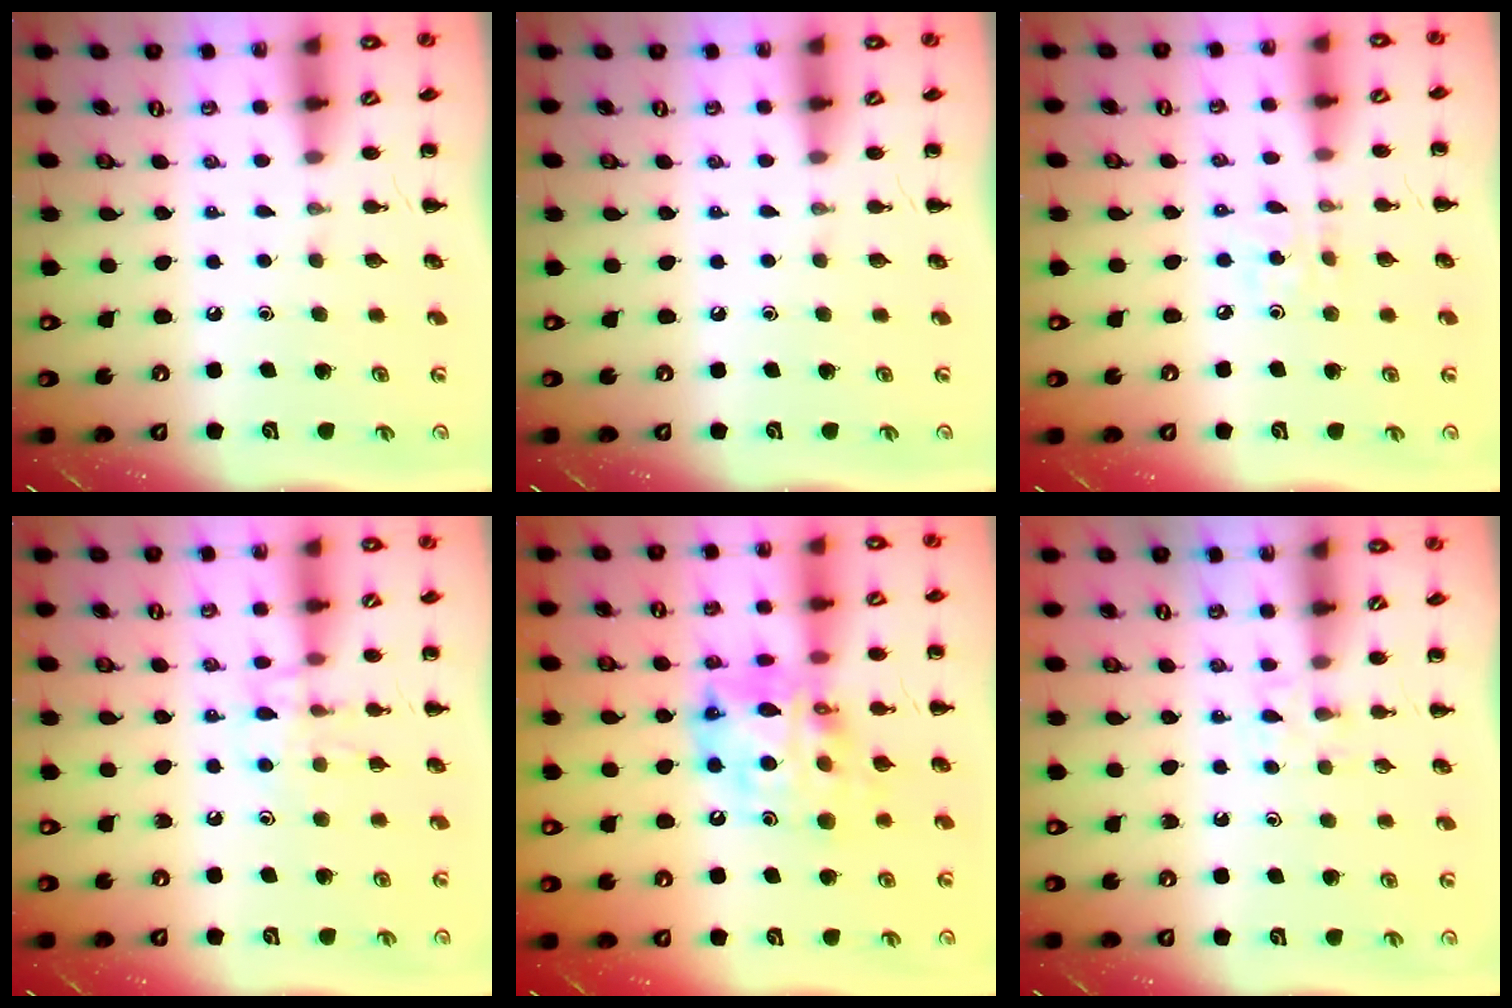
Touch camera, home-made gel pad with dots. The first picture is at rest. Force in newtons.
{"total": 0.0}
{"total": 2.8, "press": 2.7, "slide": 0.9}
{"total": 9.6, "press": 9.6, "slide": 0.6}
{"total": 15.5, "press": 14.9, "slide": 4.2}
{"total": 2.9, "press": 2.7, "slide": 1.2}